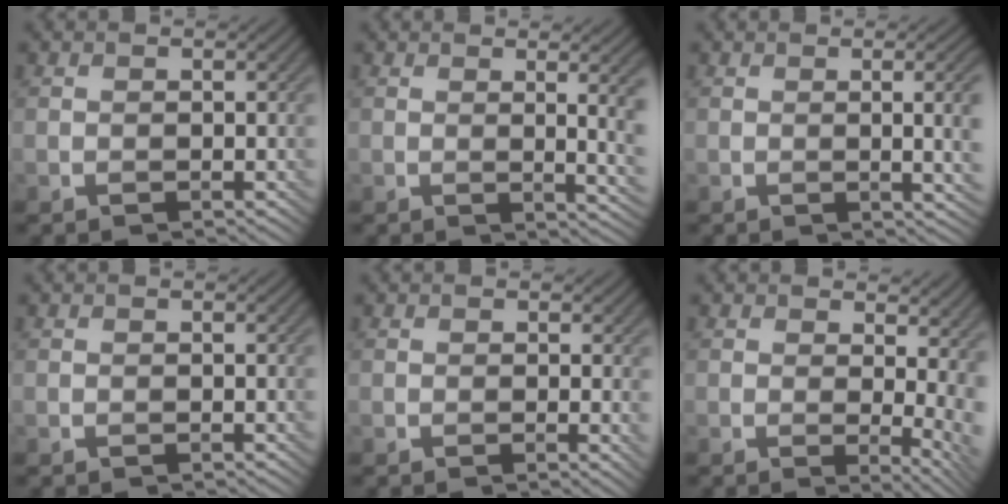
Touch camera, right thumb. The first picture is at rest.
{"total": 5.9, "force": [0.6, 1.3, 5.7], "torque": [-0.077, 0.005, 0.007]}
{"total": 5.8, "force": [0.1, 1.4, 5.7], "torque": [-0.079, 0.003, 0.005]}
{"total": 0.0}
{"total": 1.6, "force": [0.1, 0.2, 1.6], "torque": [-0.027, -0.004, -0.001]}
{"total": 7.3, "force": [1.1, 2.4, 6.8], "torque": [-0.085, -0.006, 0.021]}